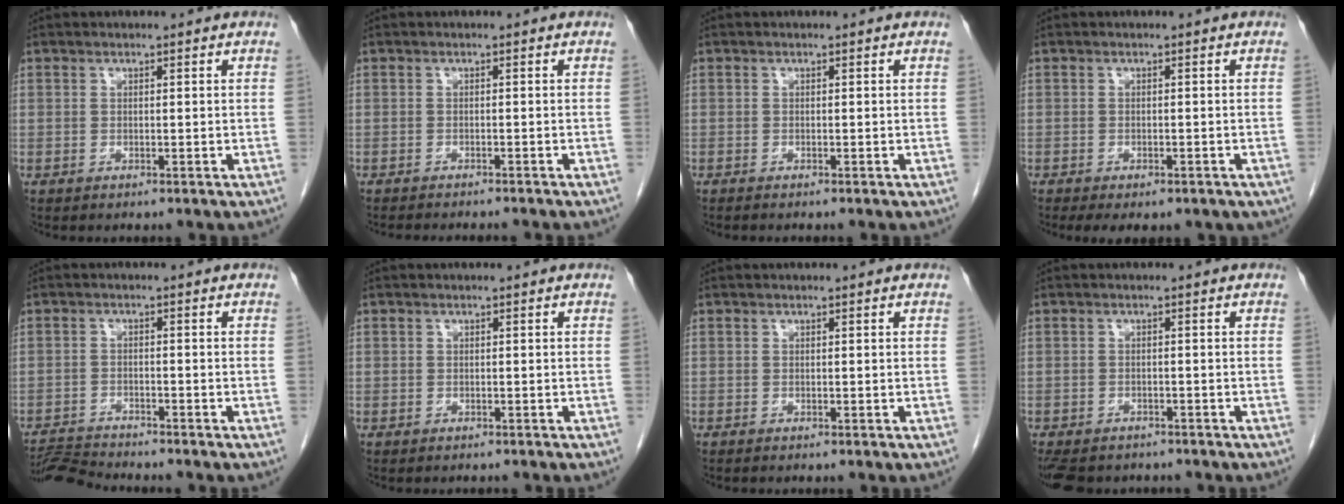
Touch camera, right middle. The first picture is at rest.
{"total": 7.4, "force": [-6.6, 0.9, 3.1], "torque": [-0.028, -0.009, -0.081]}
{"total": 1.1, "force": [-0.9, 0.0, 0.5], "torque": [-0.006, 0.000, -0.012]}
{"total": 6.0, "force": [-4.2, 2.7, 3.3], "torque": [-0.038, -0.002, -0.048]}
{"total": 4.6, "force": [-4.5, -1.0, -0.2], "torque": [0.003, -0.014, -0.080]}
{"total": 1.1, "force": [-0.8, 0.8, -0.1], "torque": [-0.007, 0.004, -0.014]}
{"total": 0.5, "force": [-0.5, 0.0, 0.2], "torque": [0.000, -0.001, -0.008]}
{"total": 9.2, "force": [-7.4, 4.4, 3.1], "torque": [-0.067, -0.011, -0.094]}